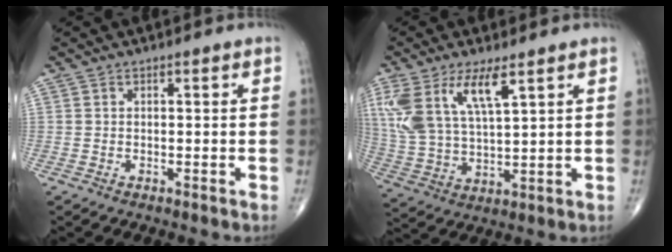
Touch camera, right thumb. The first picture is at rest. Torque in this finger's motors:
{"motor_torque": [-0.76, 0.96, 1.23, 0.73, 0.15]}